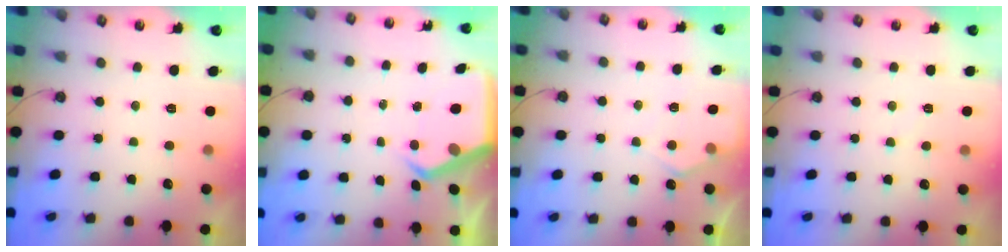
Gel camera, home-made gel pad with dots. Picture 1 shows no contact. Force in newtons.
{"total": 5.4, "press": 5.4, "slide": 0.4}
{"total": 5.3, "press": 5.2, "slide": 0.7}
{"total": 5.9, "press": 5.9, "slide": 0.6}